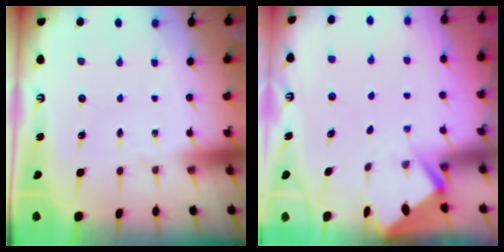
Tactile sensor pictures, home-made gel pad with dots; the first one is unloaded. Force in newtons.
{"total": 2.8, "press": 2.8, "slide": 0.4}